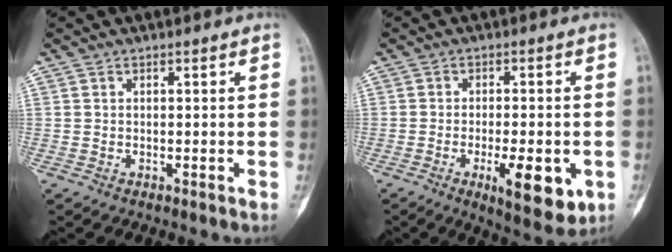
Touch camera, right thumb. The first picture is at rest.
{"total": 10.5, "force": [-3.5, 3.7, 9.2], "torque": [-0.120, -0.008, -0.044]}